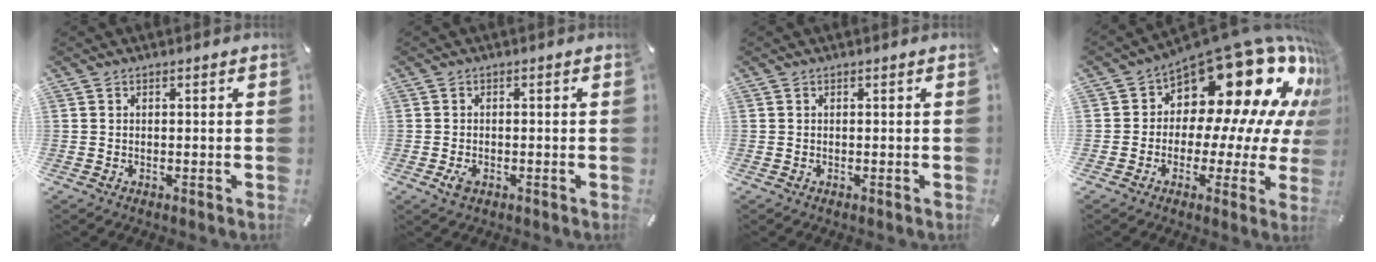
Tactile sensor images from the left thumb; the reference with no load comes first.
{"total": 2.4, "force": [-0.9, 1.4, 1.7], "torque": [-0.044, -0.002, -0.020]}
{"total": 0.0}
{"total": 21.6, "force": [11.2, 11.4, 14.4], "torque": [-0.216, -0.103, 0.194]}